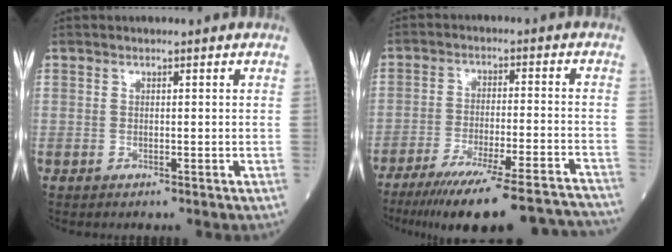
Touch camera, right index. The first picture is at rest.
{"total": 23.8, "force": [-21.2, 1.6, 10.6], "torque": [-0.103, -0.029, -0.291]}